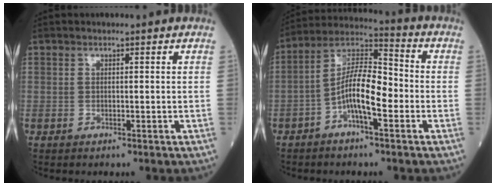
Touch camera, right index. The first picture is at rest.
{"total": 10.4, "force": [-3.0, 2.8, 9.6], "torque": [-0.181, 0.024, -0.058]}